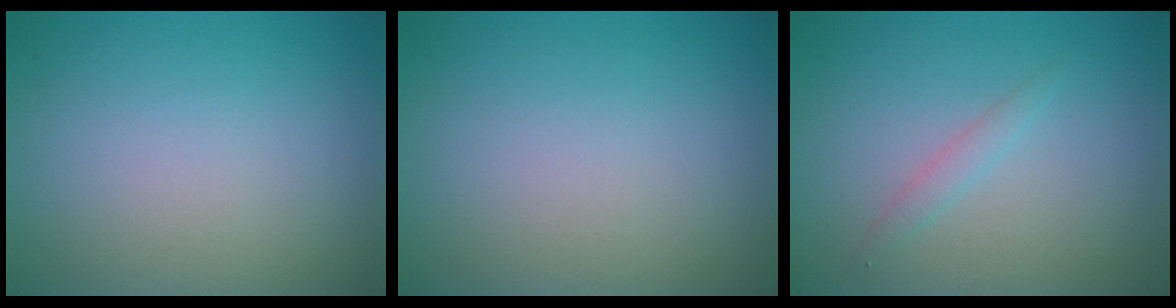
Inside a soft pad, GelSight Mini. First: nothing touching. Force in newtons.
{"total": 0.0}
{"total": 1.0, "press": 1.0, "slide": 0.1}